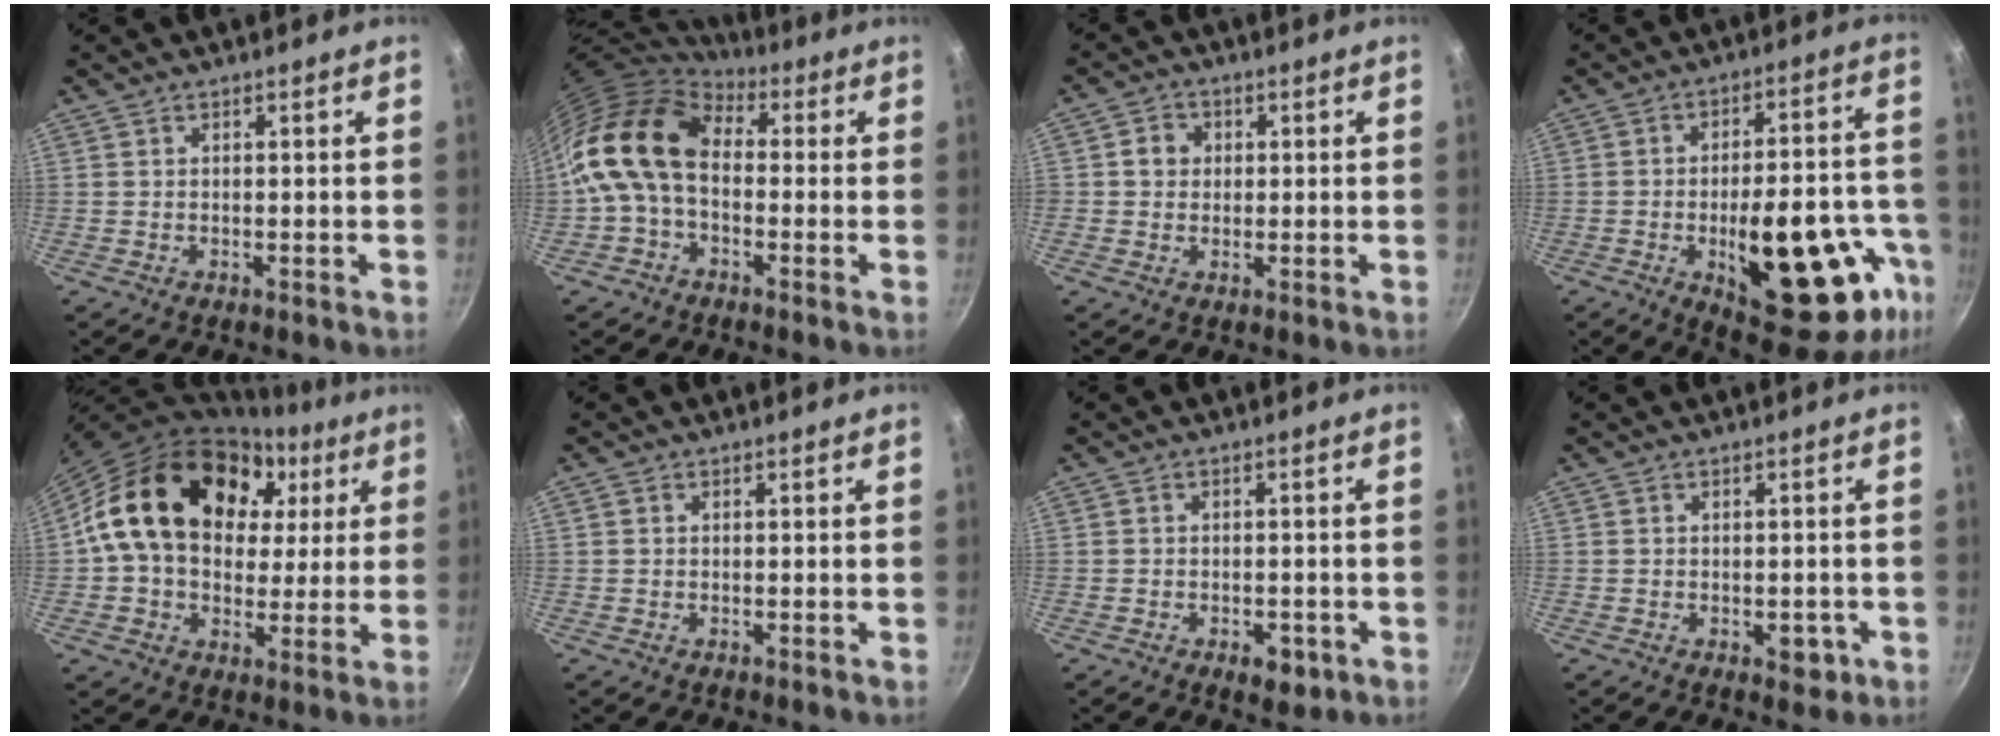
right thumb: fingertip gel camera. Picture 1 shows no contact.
{"total": 14.2, "force": [0.5, 9.8, 10.3], "torque": [-0.178, 0.026, -0.011]}
{"total": 3.8, "force": [0.5, 3.5, 1.4], "torque": [0.000, 0.005, 0.002]}
{"total": 25.5, "force": [-8.9, 10.9, 21.3], "torque": [-0.232, 0.028, -0.109]}
{"total": 24.0, "force": [6.4, 17.4, 15.2], "torque": [-0.239, 0.021, 0.102]}
{"total": 0.6, "force": [0.1, 0.6, 0.2], "torque": [-0.003, 0.003, 0.000]}
{"total": 4.5, "force": [-1.9, 2.6, 3.1], "torque": [-0.031, 0.014, -0.019]}
{"total": 3.4, "force": [-1.1, 2.1, 2.4], "torque": [-0.013, 0.010, -0.009]}